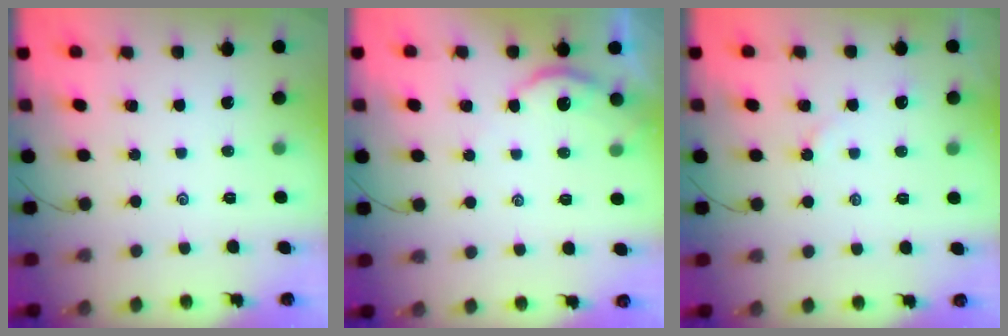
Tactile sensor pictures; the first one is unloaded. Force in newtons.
{"total": 3.1, "press": 3.0, "slide": 0.3}
{"total": 2.7, "press": 2.7, "slide": 0.3}